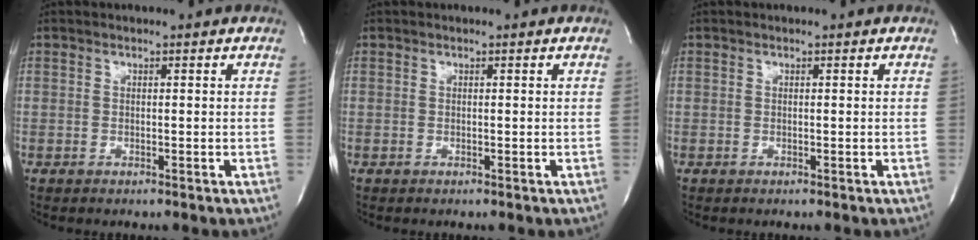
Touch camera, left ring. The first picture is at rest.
{"total": 0.0}
{"total": 0.0}